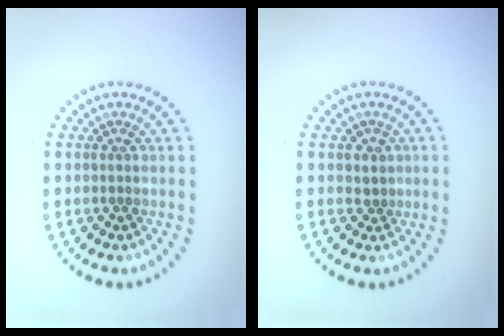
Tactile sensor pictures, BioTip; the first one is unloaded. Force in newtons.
{"total": 0.9, "press": 0.7, "slide": 0.7}